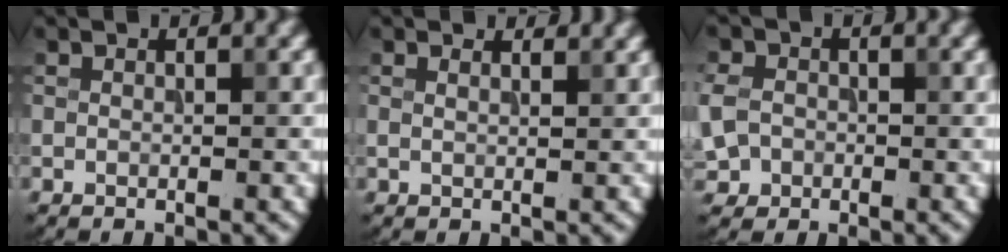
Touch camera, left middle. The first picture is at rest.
{"total": 2.7, "force": [2.1, 1.0, 1.3], "torque": [-0.017, 0.006, 0.010]}
{"total": 4.0, "force": [-0.7, 3.4, 2.0], "torque": [-0.051, -0.005, -0.012]}